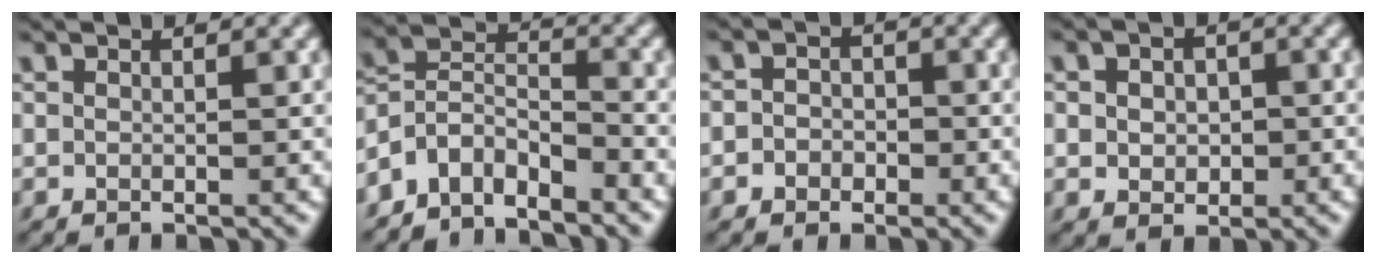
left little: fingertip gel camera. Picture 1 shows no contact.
{"total": 4.8, "force": [-4.0, 1.9, 1.8], "torque": [-0.031, 0.005, -0.086]}
{"total": 2.5, "force": [-0.8, 2.2, 0.8], "torque": [0.012, 0.007, -0.038]}
{"total": 3.5, "force": [0.1, 2.6, 2.4], "torque": [-0.035, 0.011, -0.009]}